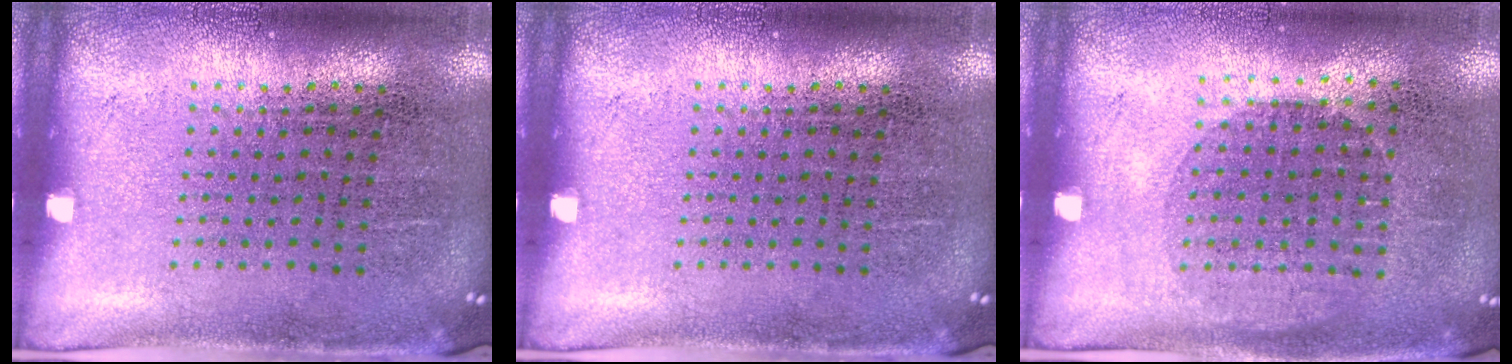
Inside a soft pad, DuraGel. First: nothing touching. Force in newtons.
{"total": 0.0}
{"total": 0.9, "press": 0.8, "slide": 0.4}